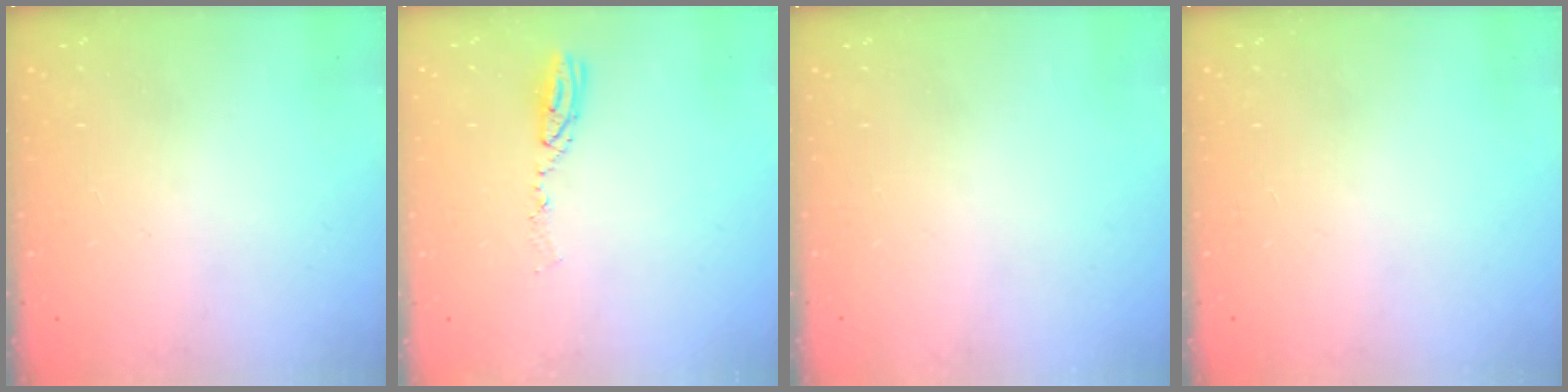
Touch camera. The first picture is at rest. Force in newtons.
{"total": 5.4, "press": 5.3, "slide": 0.6}
{"total": 0.0}
{"total": 0.0}